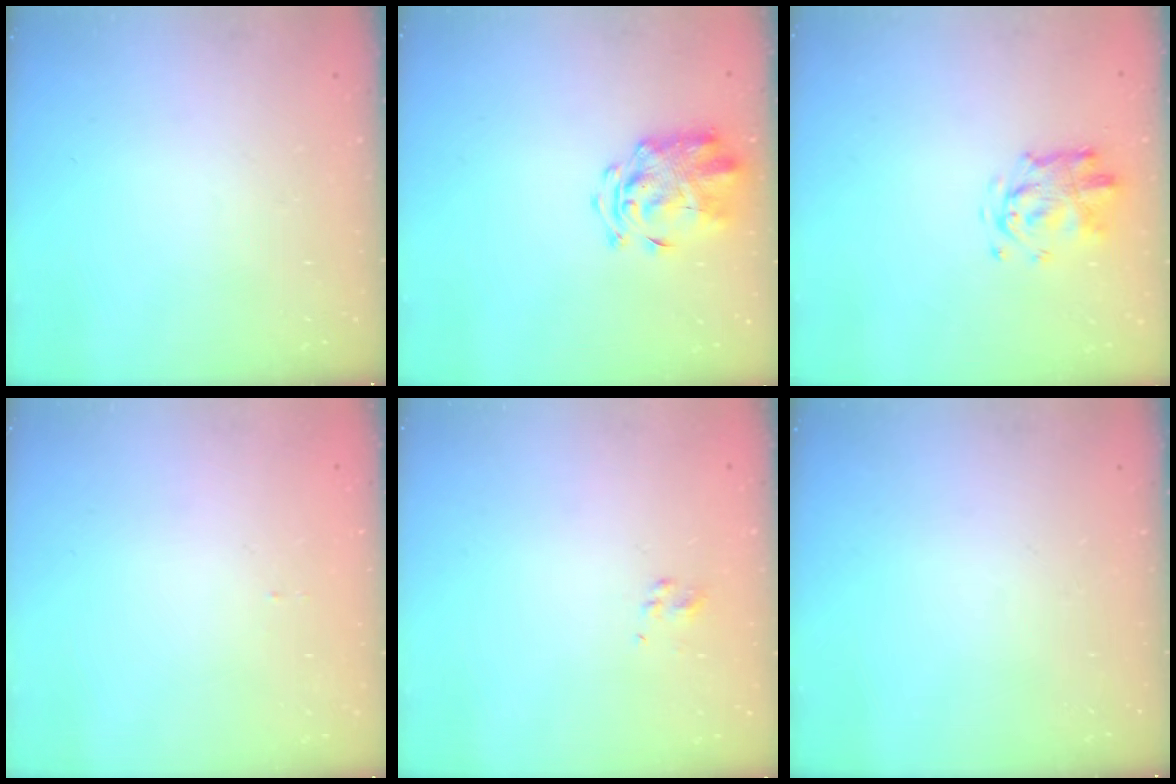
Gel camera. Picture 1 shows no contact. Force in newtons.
{"total": 3.3, "press": 3.2, "slide": 0.8}
{"total": 3.4, "press": 3.4, "slide": 0.3}
{"total": 1.0, "press": 1.0, "slide": 0.1}
{"total": 2.3, "press": 2.1, "slide": 1.1}
{"total": 0.0}